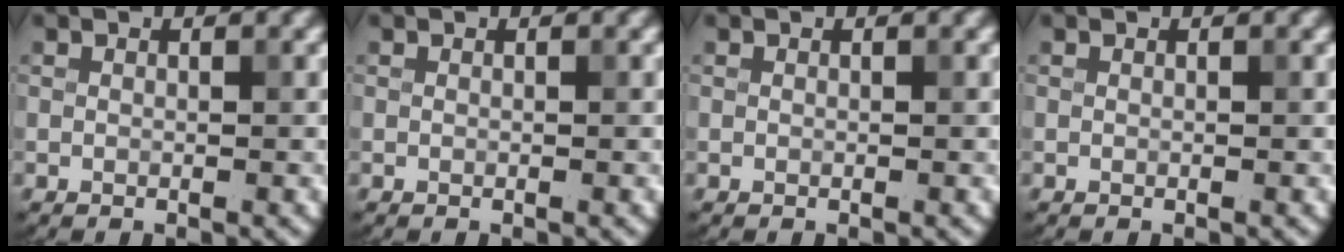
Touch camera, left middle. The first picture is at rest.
{"total": 0.0}
{"total": 0.0}
{"total": 0.0}